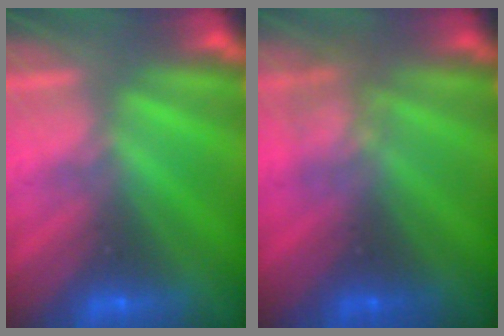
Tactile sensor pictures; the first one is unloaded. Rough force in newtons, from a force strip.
{"total": 2.4}